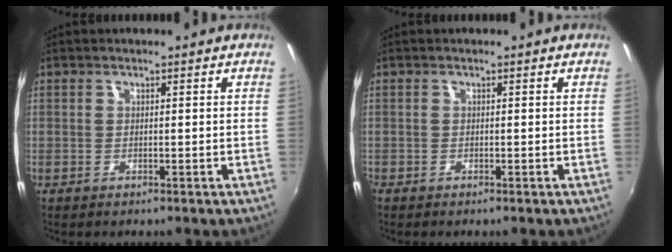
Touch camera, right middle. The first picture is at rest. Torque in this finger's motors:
{"motor_torque": [1.07, -1.07, 0.50, 0.11]}